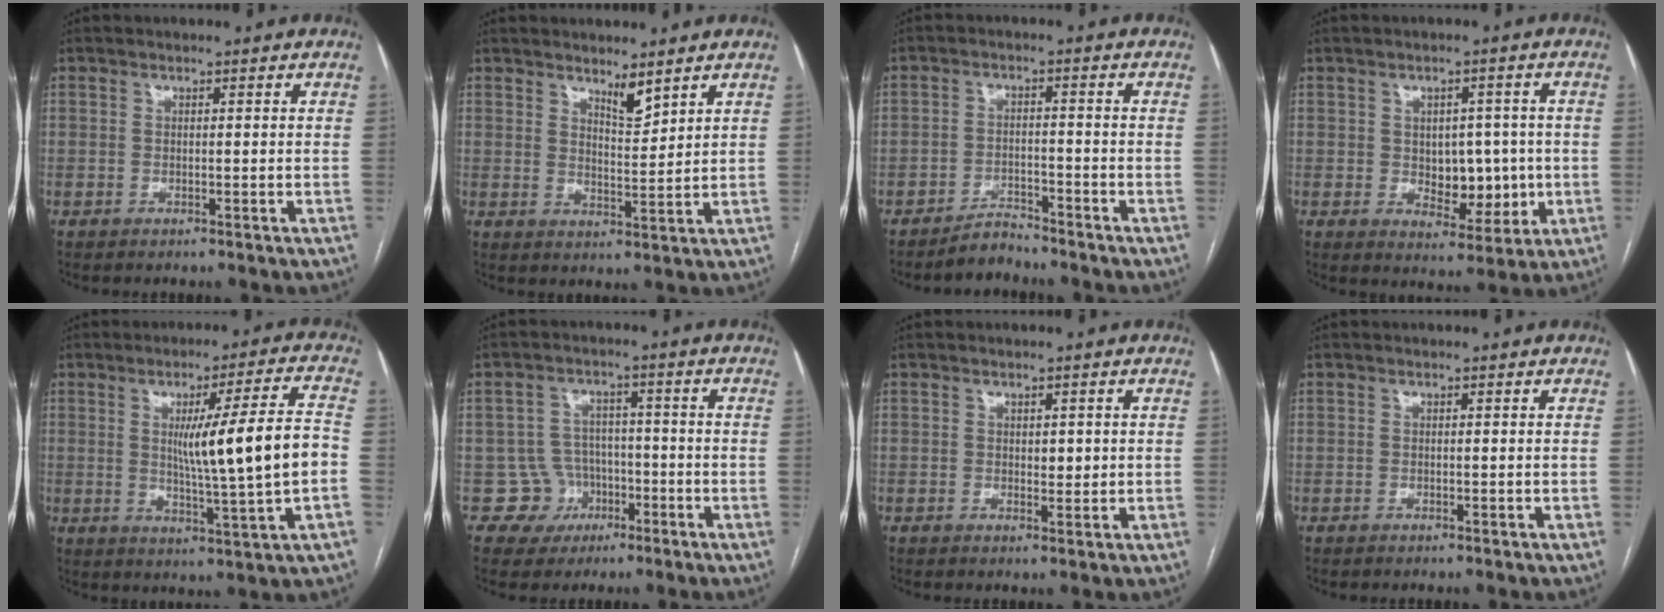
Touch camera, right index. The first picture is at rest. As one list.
[{"total": 3.6, "force": [3.0, 0.6, 1.9], "torque": [-0.033, -0.015, 0.055]}, {"total": 3.2, "force": [-3.1, 0.6, 0.3], "torque": [-0.002, -0.007, -0.055]}, {"total": 7.4, "force": [-0.3, 4.6, 5.8], "torque": [-0.068, 0.007, 0.008]}, {"total": 13.4, "force": [0.1, -0.8, 13.4], "torque": [-0.203, -0.005, 0.005]}, {"total": 5.7, "force": [-2.2, 5.2, -0.2], "torque": [0.014, 0.018, -0.031]}, {"total": 1.8, "force": [0.3, 1.1, 1.4], "torque": [-0.016, -0.001, 0.006]}, {"total": 0.0}]